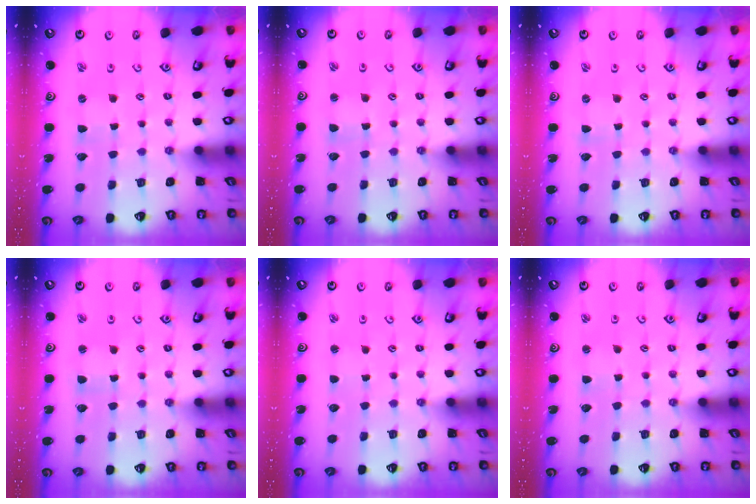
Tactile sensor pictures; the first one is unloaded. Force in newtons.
{"total": 1.1, "press": 1.1, "slide": 0.1}
{"total": 0.0}
{"total": 1.8, "press": 1.7, "slide": 0.4}
{"total": 1.5, "press": 1.5, "slide": 0.3}
{"total": 2.1, "press": 2.1, "slide": 0.3}